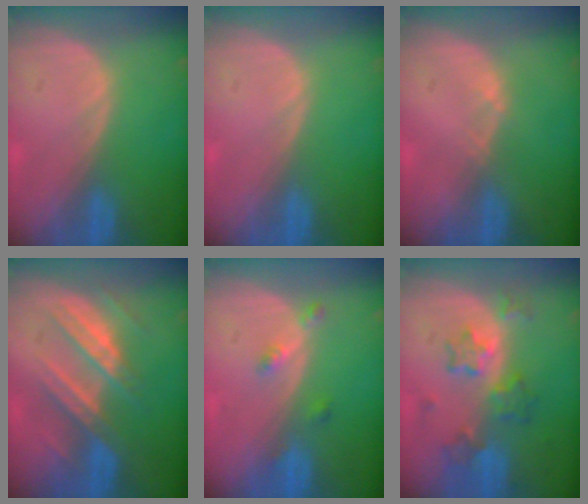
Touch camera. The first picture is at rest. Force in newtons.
{"total": 0.0}
{"total": 0.6, "press": 0.5, "slide": 0.2}
{"total": 7.3, "press": 7.3, "slide": 0.6}
{"total": 2.7, "press": 2.3, "slide": 1.5}
{"total": 7.2, "press": 6.4, "slide": 3.4}